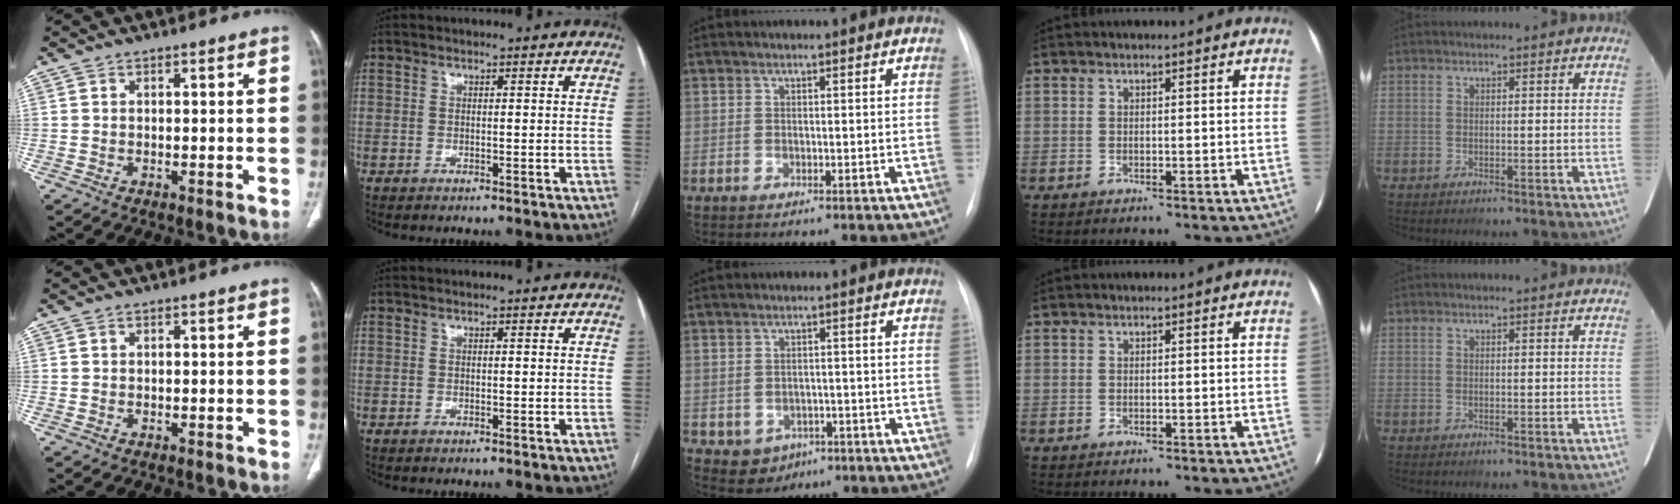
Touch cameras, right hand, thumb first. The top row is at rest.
{"middle": {"total": 4.3, "force": [-1.9, 3.6, 1.3], "torque": [-0.017, 0.007, -0.015]}}